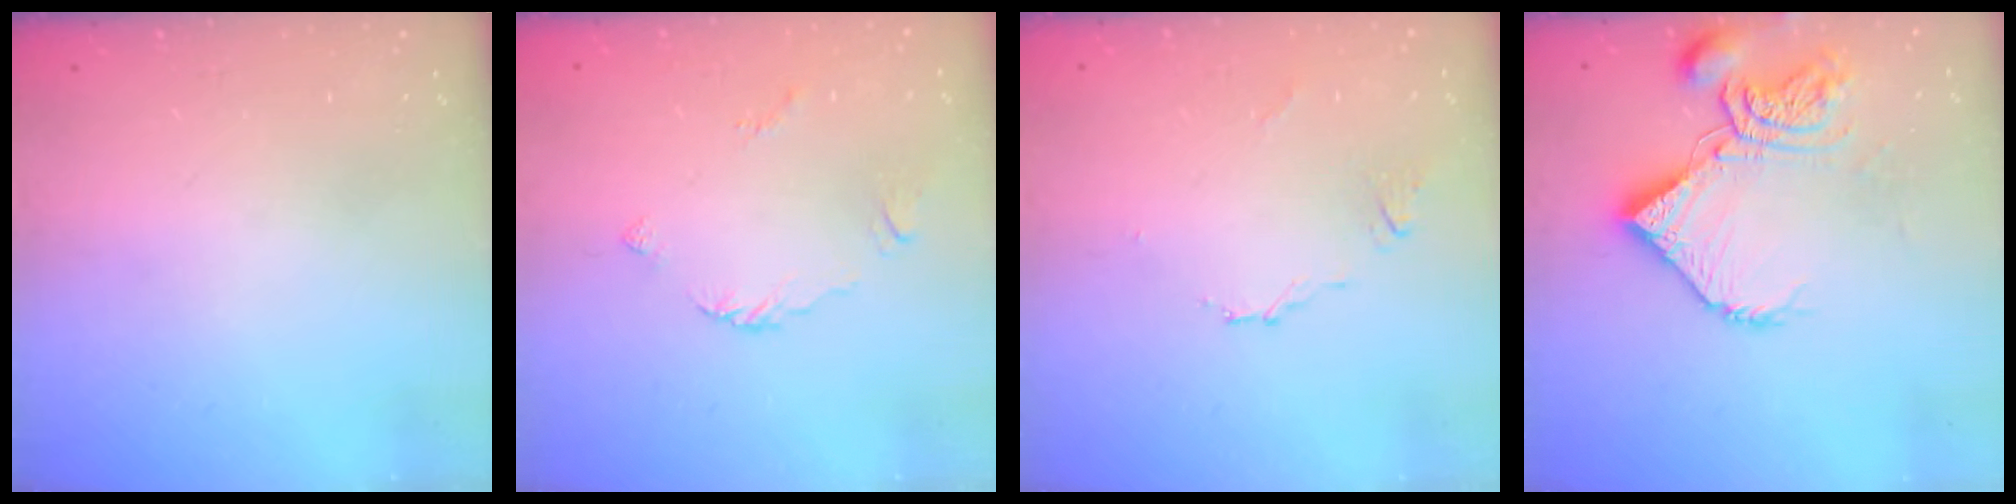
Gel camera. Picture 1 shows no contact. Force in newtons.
{"total": 3.0, "press": 3.0, "slide": 0.4}
{"total": 2.7, "press": 2.6, "slide": 0.5}
{"total": 12.2, "press": 12.1, "slide": 1.5}